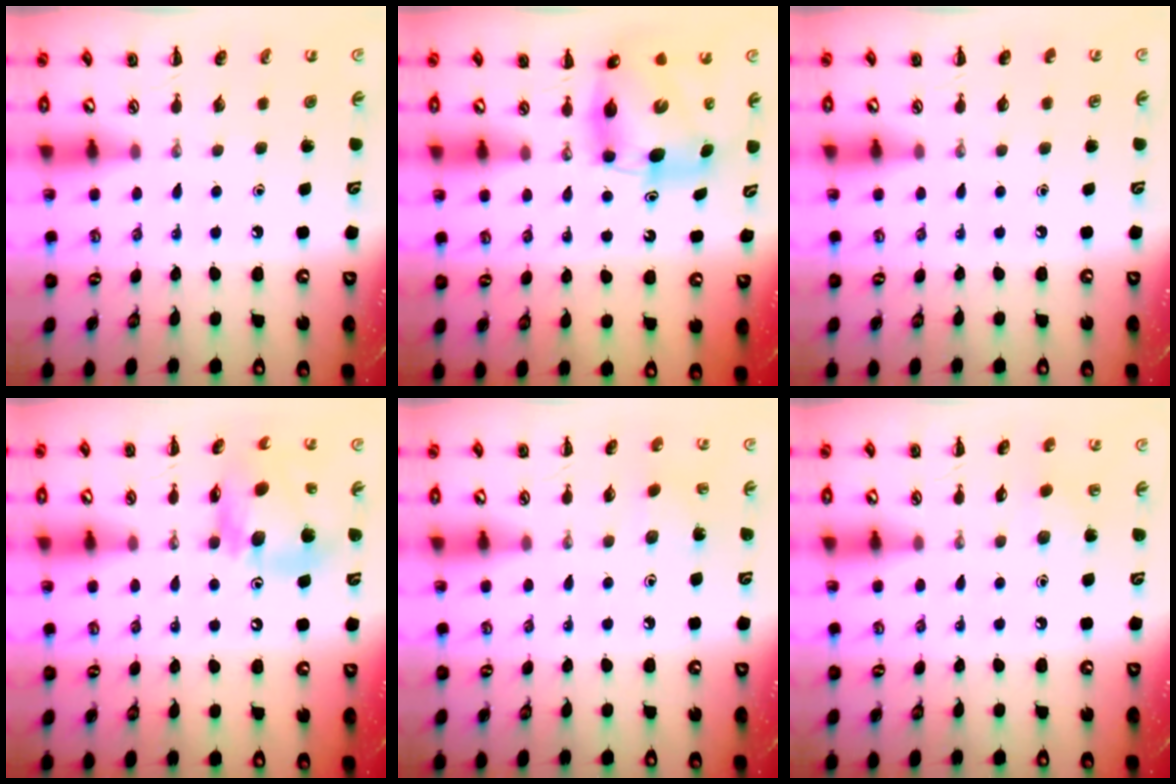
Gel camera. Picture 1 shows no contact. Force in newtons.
{"total": 7.7, "press": 7.3, "slide": 2.3}
{"total": 0.0}
{"total": 14.1, "press": 13.5, "slide": 4.0}
{"total": 2.5, "press": 2.4, "slide": 0.8}
{"total": 4.6, "press": 4.4, "slide": 1.5}